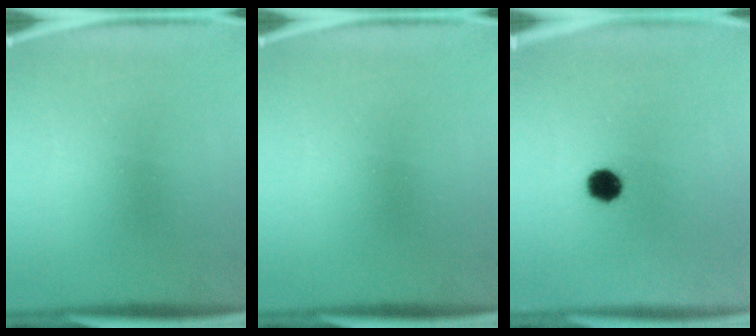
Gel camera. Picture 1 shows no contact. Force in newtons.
{"total": 0.0}
{"total": 5.1}